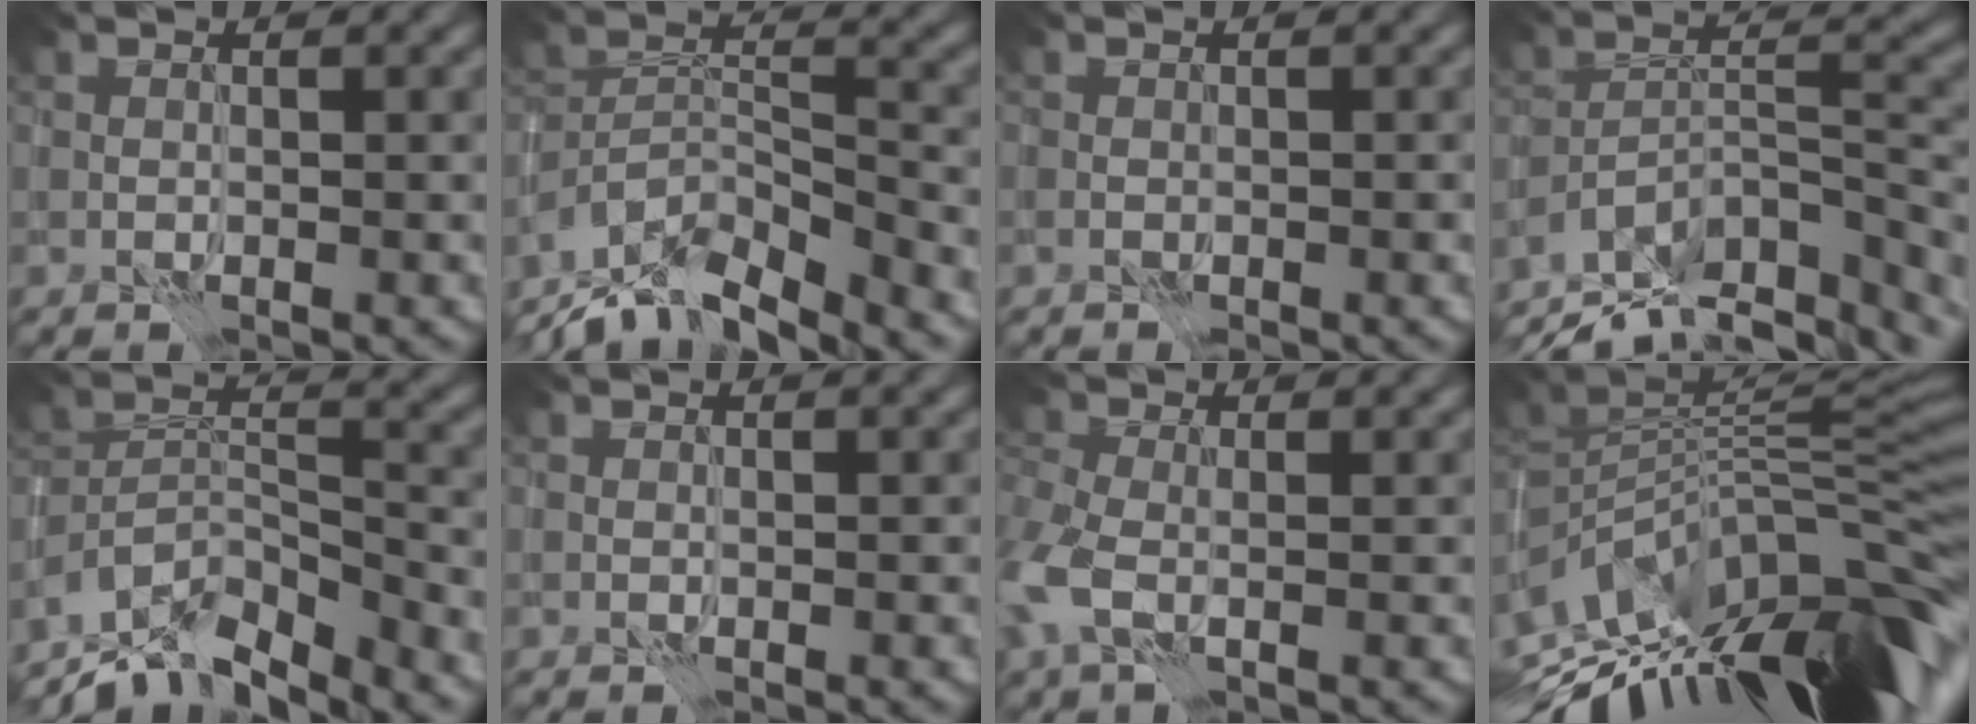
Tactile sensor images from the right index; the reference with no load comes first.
{"total": 9.8, "force": [-8.5, 2.7, 4.0], "torque": [-0.070, 0.005, -0.146]}
{"total": 0.5, "force": [-0.5, 0.2, 0.1], "torque": [-0.001, 0.004, -0.006]}
{"total": 12.7, "force": [-9.8, 4.7, 6.6], "torque": [-0.118, 0.012, -0.150]}
{"total": 8.6, "force": [-7.4, 2.6, 3.6], "torque": [-0.057, 0.001, -0.133]}
{"total": 0.0}
{"total": 4.6, "force": [-1.1, 2.9, 3.4], "torque": [-0.090, -0.009, -0.027]}
{"total": 12.8, "force": [-5.5, 4.0, 10.9], "torque": [-0.175, 0.026, -0.086]}